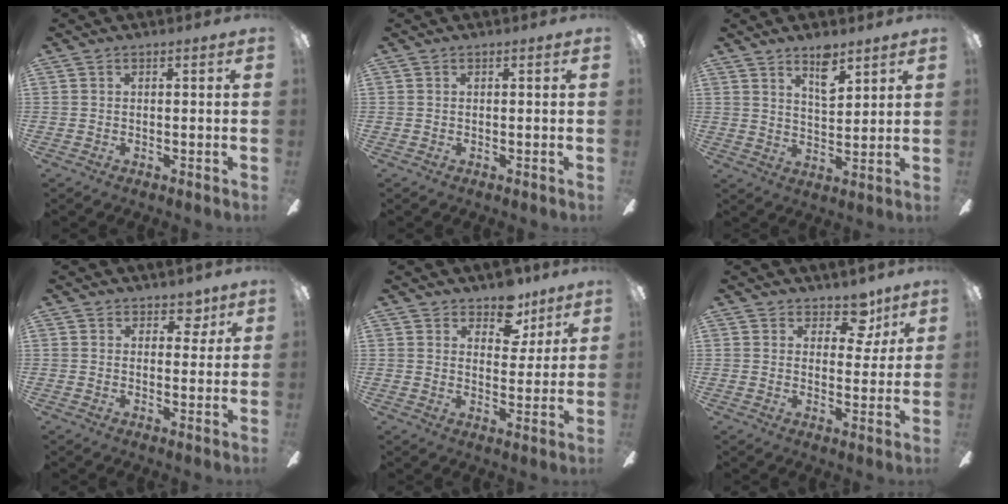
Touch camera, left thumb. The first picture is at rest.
{"total": 0.0}
{"total": 8.0, "force": [5.7, 3.2, 4.7], "torque": [-0.066, -0.030, 0.096]}
{"total": 4.7, "force": [3.2, 3.0, 1.7], "torque": [-0.011, -0.010, 0.054]}
{"total": 9.1, "force": [6.7, 5.2, 3.2], "torque": [-0.040, -0.037, 0.121]}
{"total": 8.2, "force": [5.5, 4.8, 3.7], "torque": [-0.034, -0.033, 0.096]}